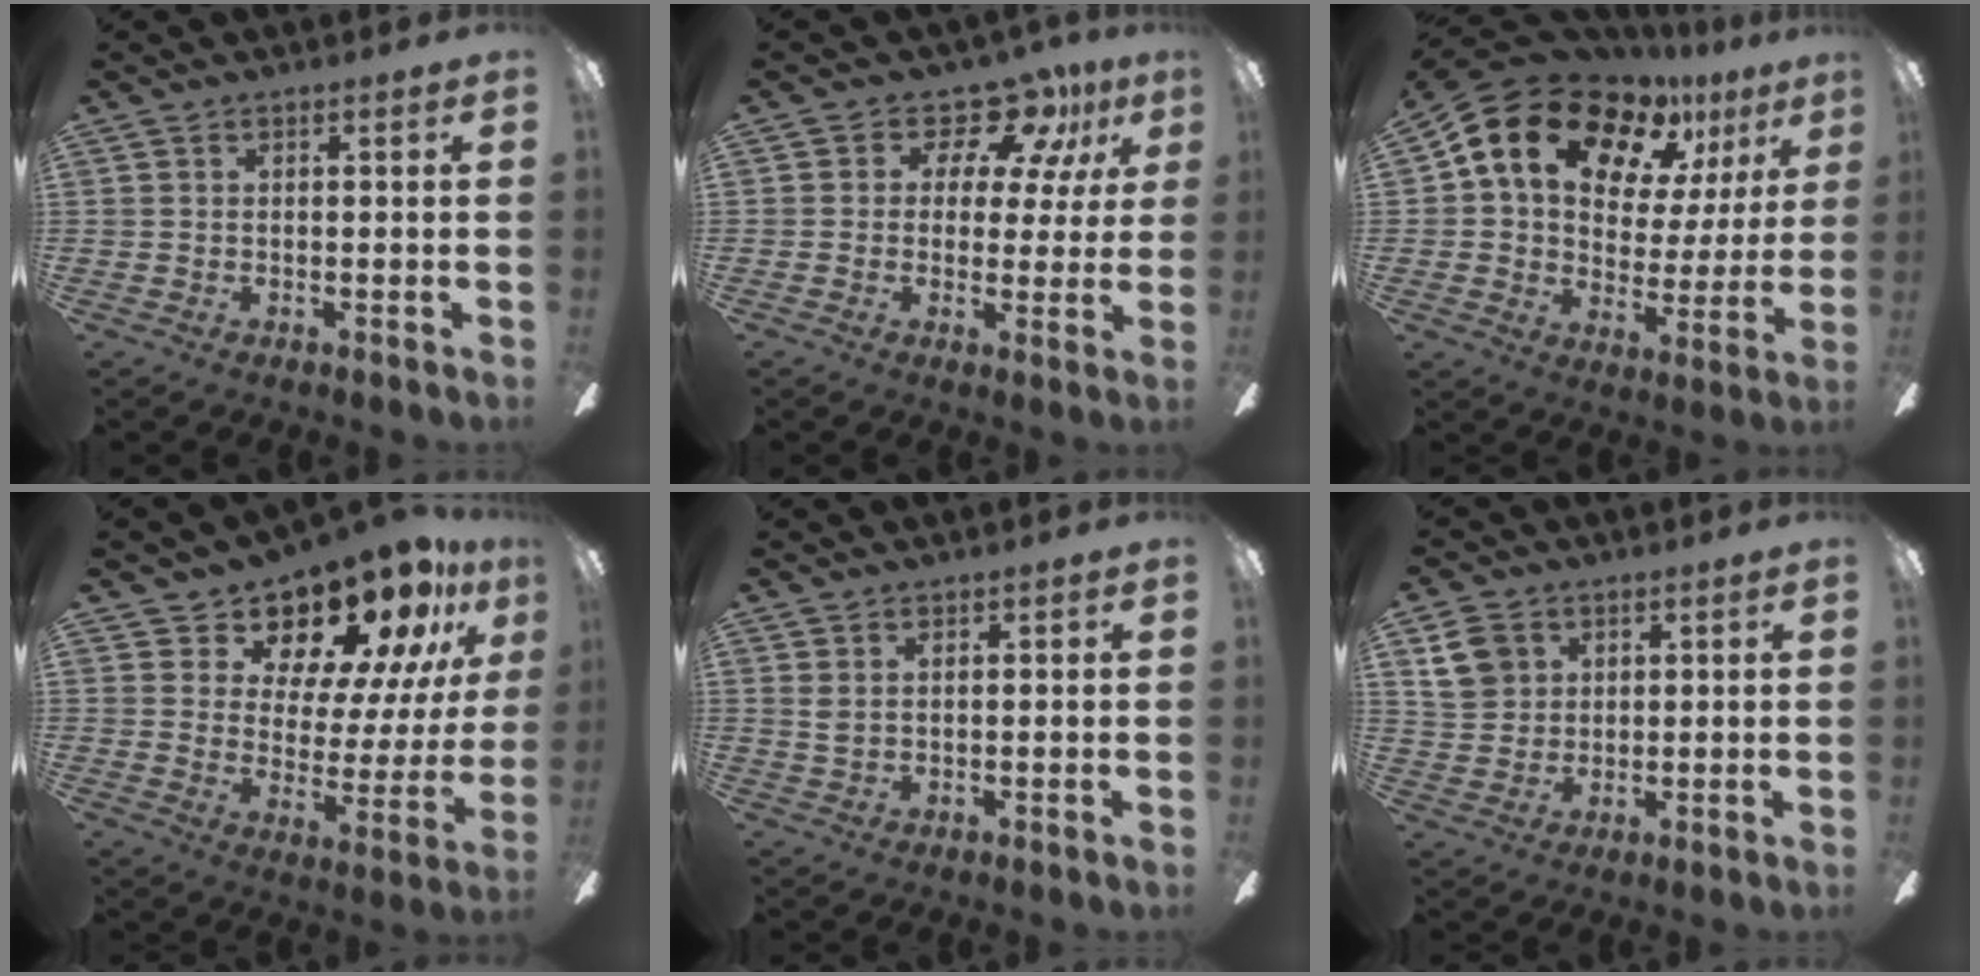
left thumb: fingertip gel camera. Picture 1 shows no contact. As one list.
[{"total": 11.2, "force": [7.8, 6.1, 5.3], "torque": [-0.083, -0.052, 0.141]}, {"total": 17.9, "force": [10.6, 11.2, 9.1], "torque": [-0.167, -0.054, 0.189]}, {"total": 15.7, "force": [12.9, 6.8, 6.0], "torque": [-0.096, -0.107, 0.218]}, {"total": 1.8, "force": [0.8, 0.8, 1.3], "torque": [-0.029, 0.002, 0.015]}, {"total": 7.0, "force": [3.2, 5.5, 2.7], "torque": [-0.047, 0.005, 0.062]}]